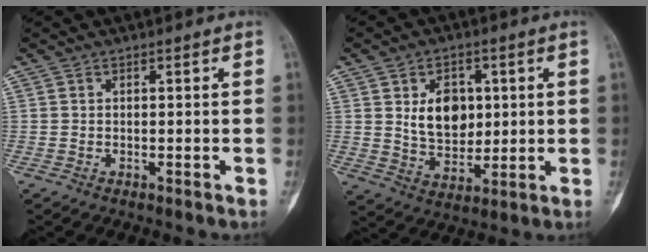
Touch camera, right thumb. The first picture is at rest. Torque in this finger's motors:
{"motor_torque": [-0.56, 0.89, 0.53, 0.51, 0.00]}